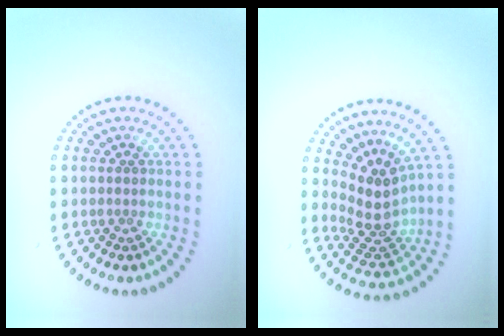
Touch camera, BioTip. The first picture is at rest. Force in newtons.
{"total": 3.8, "press": 2.9, "slide": 2.4}